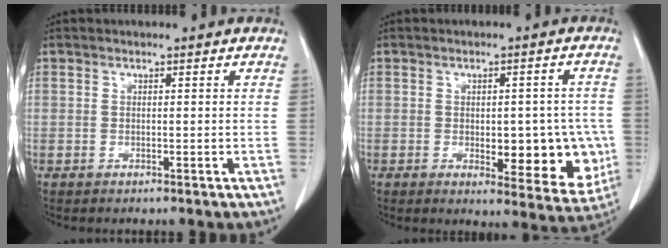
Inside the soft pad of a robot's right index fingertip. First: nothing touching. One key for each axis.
{"total": 11.7, "fx": -1.8, "fy": 5.3, "fz": 10.2, "tx": -0.113, "ty": 0.001, "tz": -0.007}